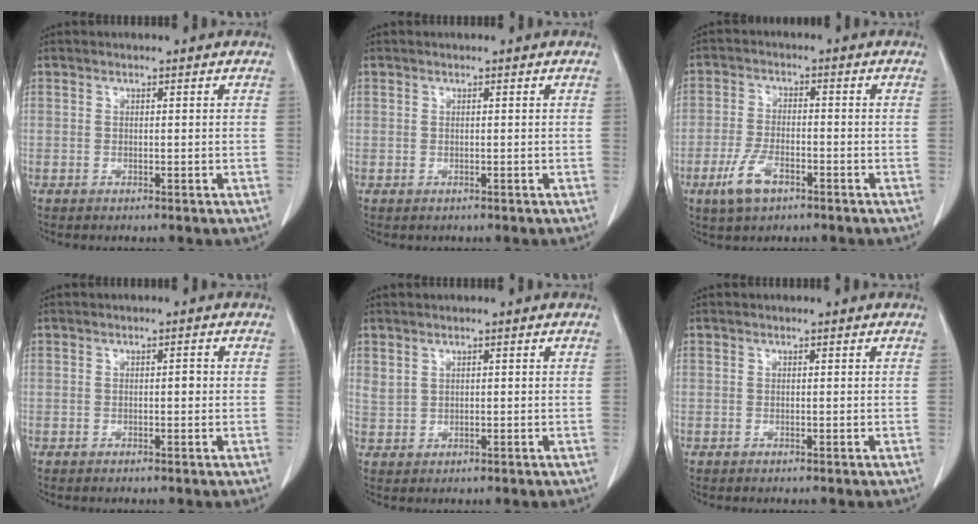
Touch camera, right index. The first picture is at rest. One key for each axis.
{"total": 0.5, "fx": -0.1, "fy": 0.5, "fz": 0.0, "tx": 0.003, "ty": 0.005, "tz": -0.004}
{"total": 6.0, "fx": -3.3, "fy": 2.6, "fz": 4.3, "tx": -0.093, "ty": -0.005, "tz": -0.058}
{"total": 1.0, "fx": 0.1, "fy": 0.3, "fz": 1.0, "tx": -0.012, "ty": 0.003, "tz": 0.002}
{"total": 1.7, "fx": 1.3, "fy": 1.0, "fz": 0.6, "tx": -0.012, "ty": 0.007, "tz": 0.035}
{"total": 0.0}